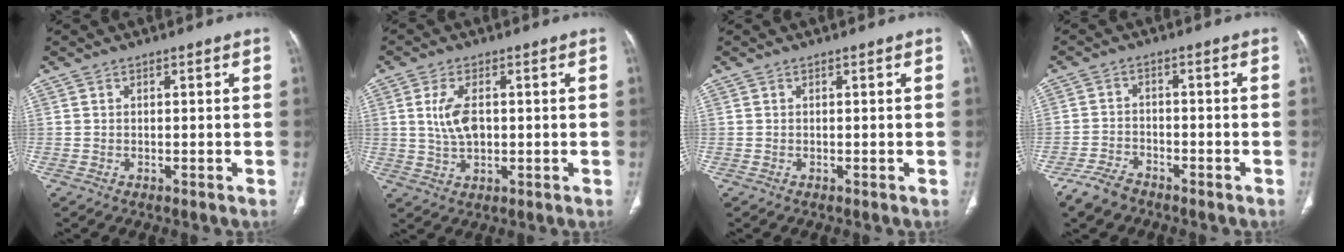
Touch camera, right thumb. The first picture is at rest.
{"total": 6.4, "force": [0.8, 3.5, 5.2], "torque": [-0.107, -0.001, 0.018]}
{"total": 0.0}
{"total": 5.5, "force": [-4.3, 2.7, 1.9], "torque": [-0.044, 0.016, -0.080]}